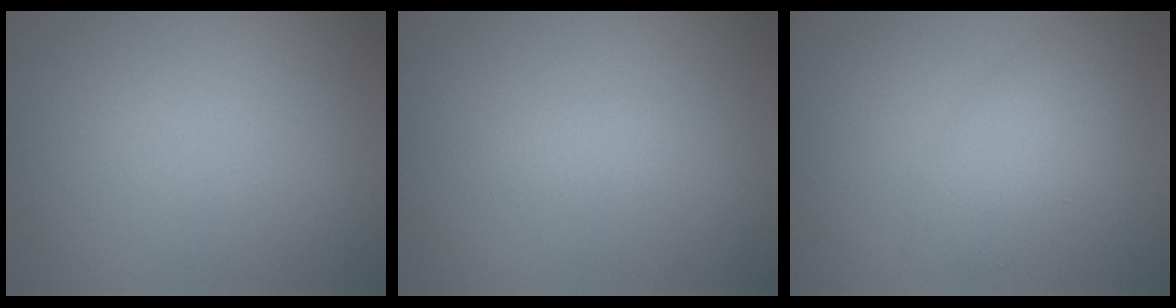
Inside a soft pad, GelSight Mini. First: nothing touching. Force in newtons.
{"total": 0.9, "press": 0.9, "slide": 0.0}
{"total": 3.2, "press": 3.2, "slide": 0.1}